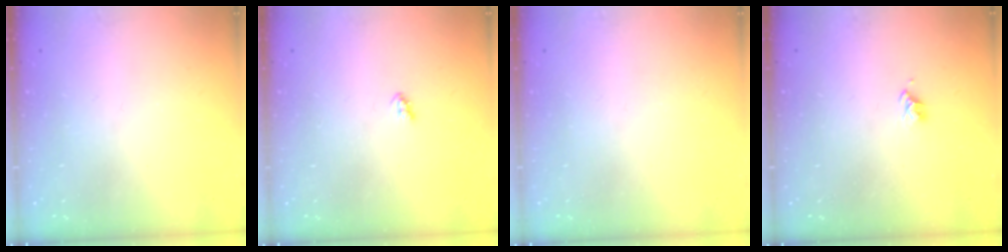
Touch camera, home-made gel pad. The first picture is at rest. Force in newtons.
{"total": 2.7, "press": 2.7, "slide": 0.3}
{"total": 0.0}
{"total": 2.7, "press": 2.7, "slide": 0.2}